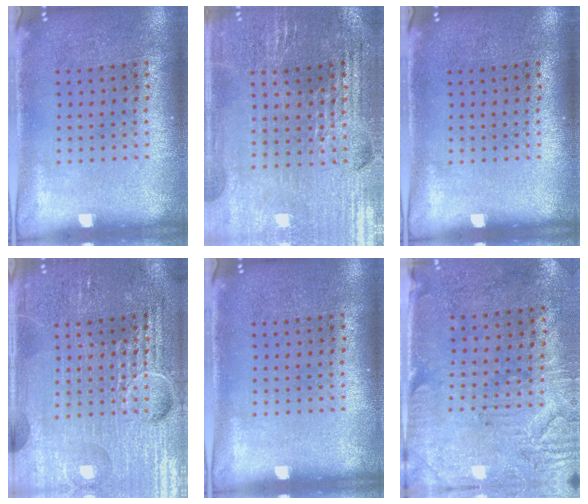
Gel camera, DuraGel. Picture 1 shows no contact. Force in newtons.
{"total": 2.9, "press": 2.8, "slide": 0.5}
{"total": 0.0}
{"total": 7.1, "press": 7.1, "slide": 0.9}
{"total": 0.0}
{"total": 3.0, "press": 2.5, "slide": 1.7}